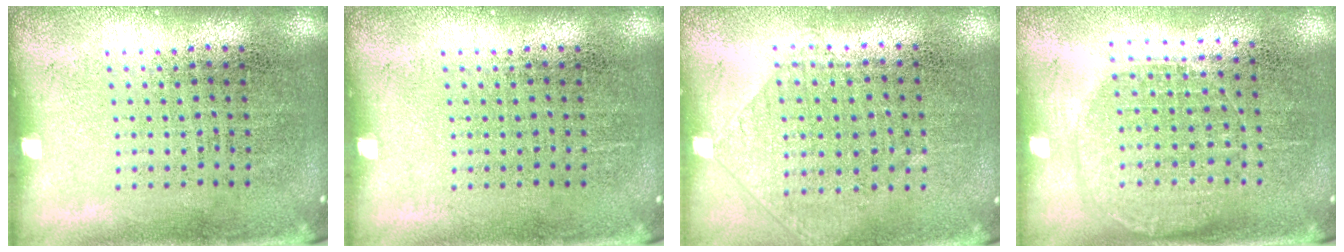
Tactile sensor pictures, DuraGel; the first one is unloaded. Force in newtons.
{"total": 0.0}
{"total": 0.9, "press": 0.9, "slide": 0.3}
{"total": 1.4, "press": 1.2, "slide": 0.6}